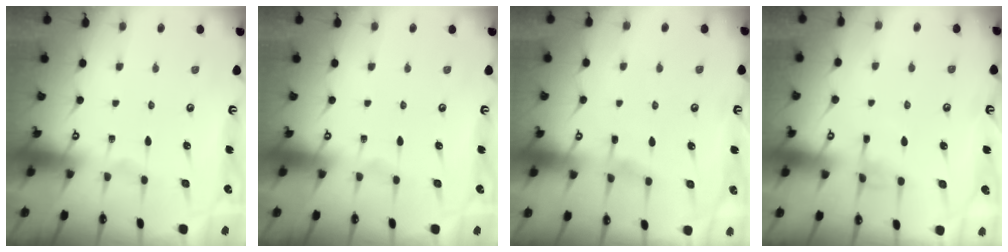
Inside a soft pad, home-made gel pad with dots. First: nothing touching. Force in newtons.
{"total": 0.0}
{"total": 3.3, "press": 3.3, "slide": 0.3}
{"total": 4.7, "press": 4.7, "slide": 0.4}